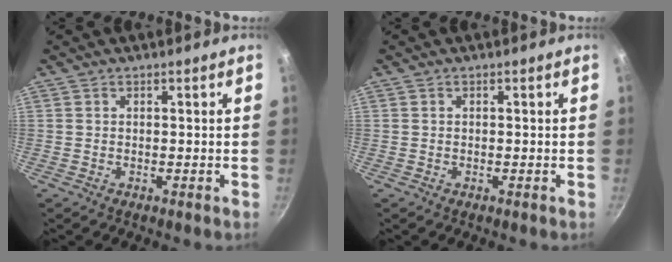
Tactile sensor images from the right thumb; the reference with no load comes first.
{"total": 0.0}